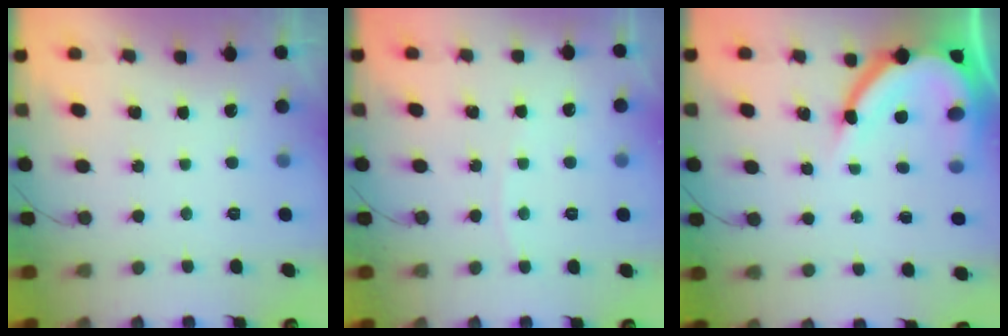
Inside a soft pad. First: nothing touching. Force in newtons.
{"total": 2.9, "press": 2.8, "slide": 0.4}
{"total": 13.0, "press": 12.9, "slide": 1.4}